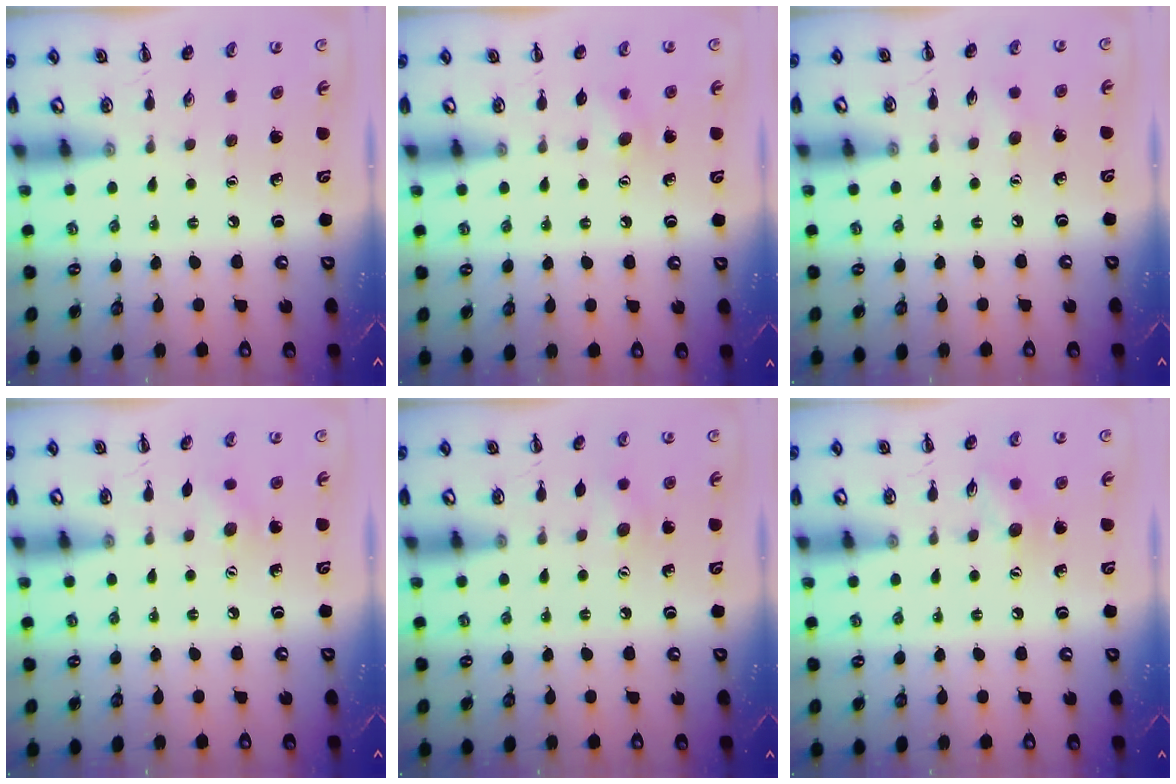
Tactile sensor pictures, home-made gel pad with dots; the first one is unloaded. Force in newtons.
{"total": 5.4, "press": 5.2, "slide": 1.4}
{"total": 4.1, "press": 4.0, "slide": 0.9}
{"total": 5.2, "press": 5.0, "slide": 1.2}
{"total": 6.3, "press": 6.1, "slide": 1.4}
{"total": 6.5, "press": 6.5, "slide": 0.7}